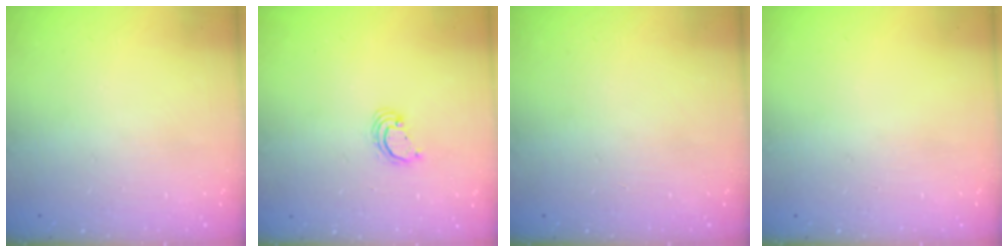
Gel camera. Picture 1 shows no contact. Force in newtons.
{"total": 2.8, "press": 2.8, "slide": 0.2}
{"total": 0.0}
{"total": 0.0}